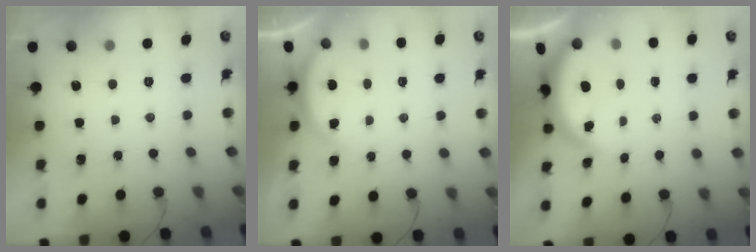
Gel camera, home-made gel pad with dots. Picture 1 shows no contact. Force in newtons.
{"total": 2.8, "press": 2.8, "slide": 0.6}
{"total": 3.9, "press": 3.6, "slide": 1.5}